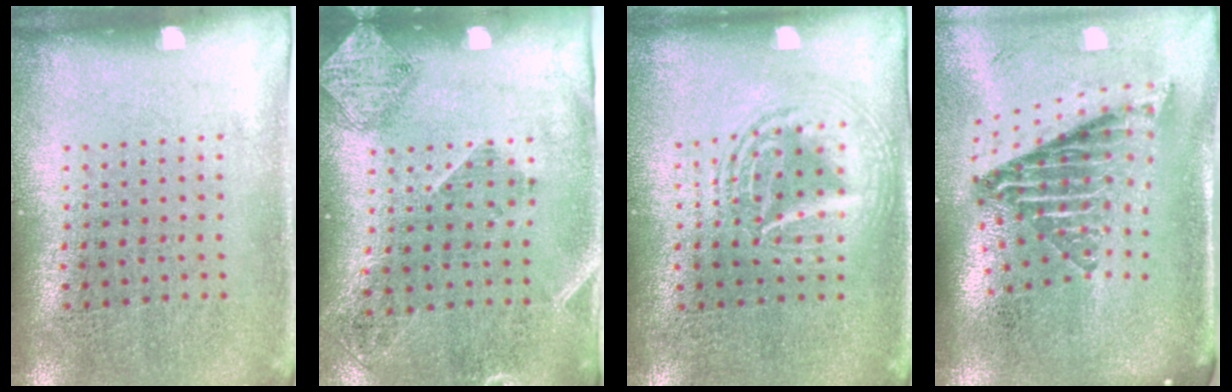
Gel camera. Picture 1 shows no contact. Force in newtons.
{"total": 1.7, "press": 1.3, "slide": 1.1}
{"total": 2.9, "press": 2.8, "slide": 0.3}
{"total": 2.6, "press": 1.6, "slide": 2.0}